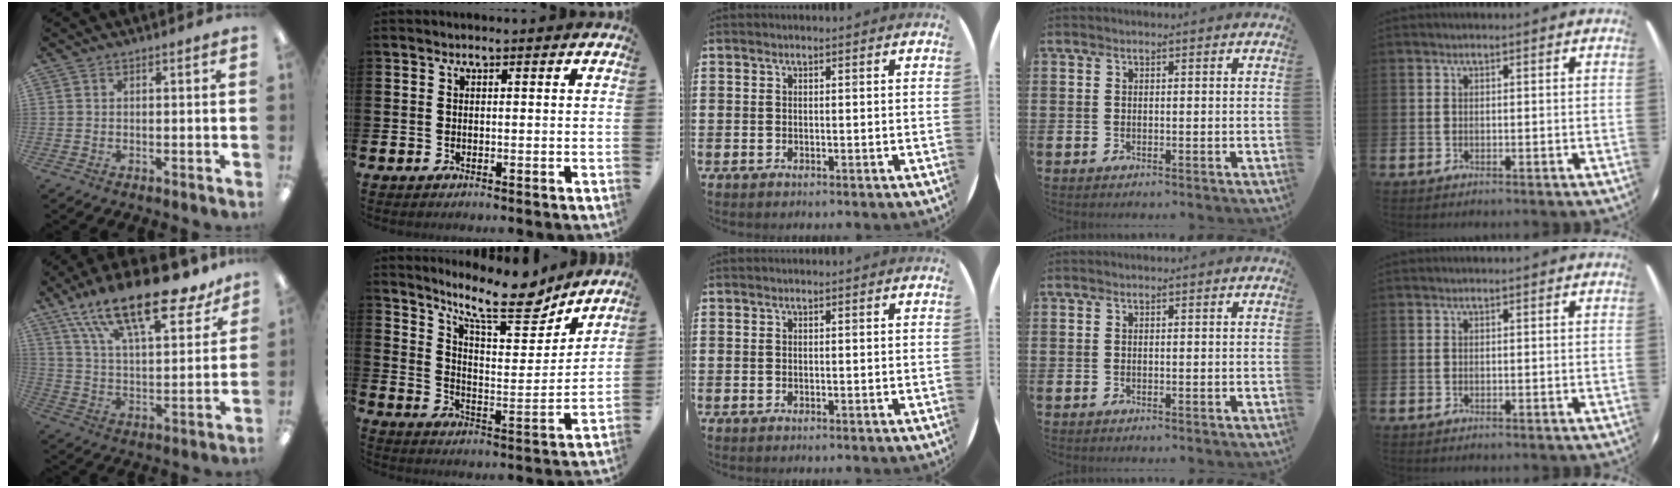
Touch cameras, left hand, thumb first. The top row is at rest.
{"thumb": {"total": 22.1, "force": [16.0, 6.6, 13.6], "torque": [-0.216, -0.099, 0.267]}, "index": {"total": 12.7, "force": [10.1, 2.9, 7.0], "torque": [-0.138, -0.056, 0.172]}}